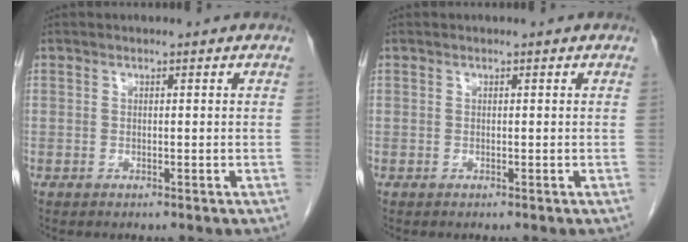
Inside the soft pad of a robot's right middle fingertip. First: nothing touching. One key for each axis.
{"total": 0.0}